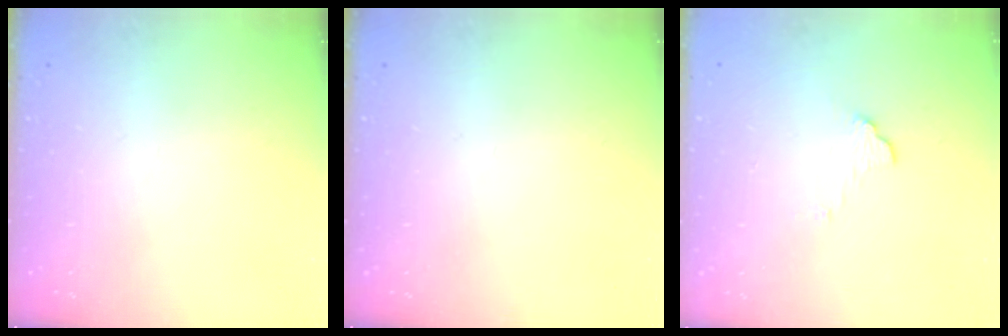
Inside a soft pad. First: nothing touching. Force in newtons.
{"total": 0.0}
{"total": 5.4, "press": 5.4, "slide": 0.4}